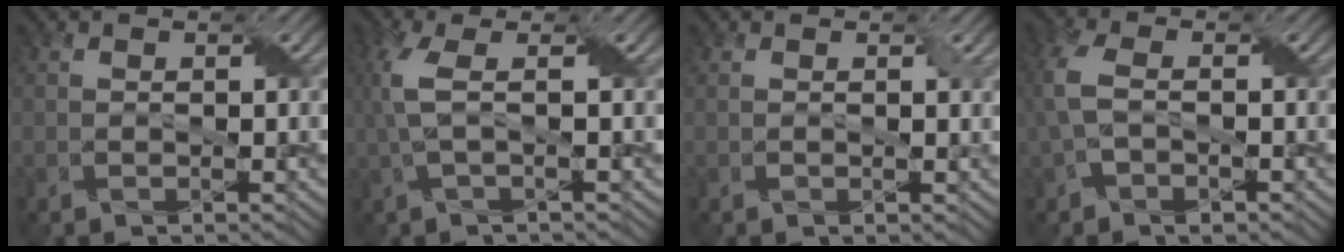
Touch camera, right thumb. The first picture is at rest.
{"total": 4.2, "force": [0.5, 1.3, 4.0], "torque": [-0.096, 0.008, 0.005]}
{"total": 0.6, "force": [0.3, 0.2, 0.5], "torque": [-0.008, -0.002, 0.005]}
{"total": 5.6, "force": [-0.3, 3.6, 4.3], "torque": [-0.118, 0.001, -0.006]}